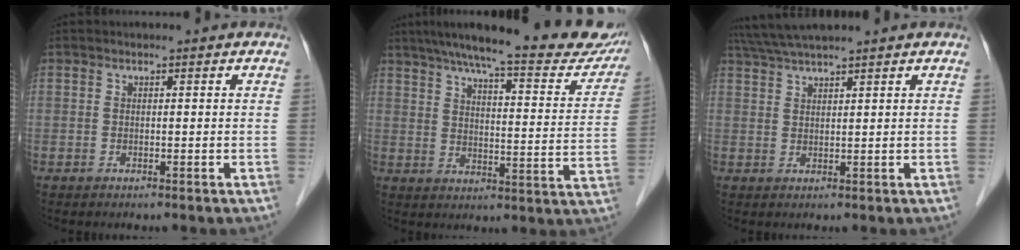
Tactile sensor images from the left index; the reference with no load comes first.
{"total": 24.7, "force": [21.2, 3.5, 12.1], "torque": [-0.178, -0.033, 0.264]}
{"total": 5.9, "force": [5.2, -1.0, 2.8], "torque": [-0.056, 0.030, 0.097]}